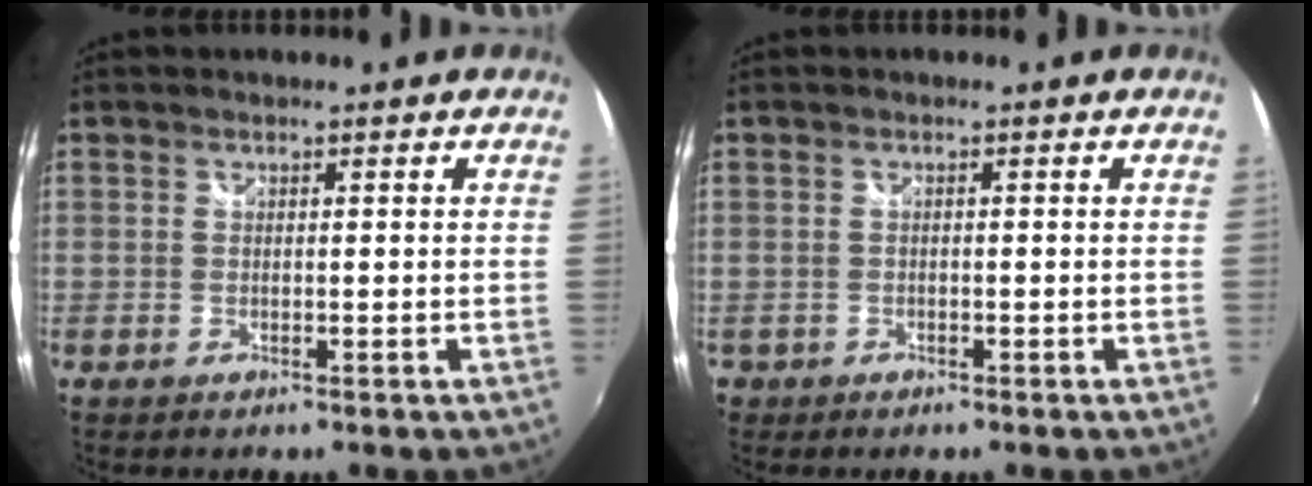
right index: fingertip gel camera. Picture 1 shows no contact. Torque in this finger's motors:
{"motor_torque": [-0.94, -0.33, -1.05, -0.21]}